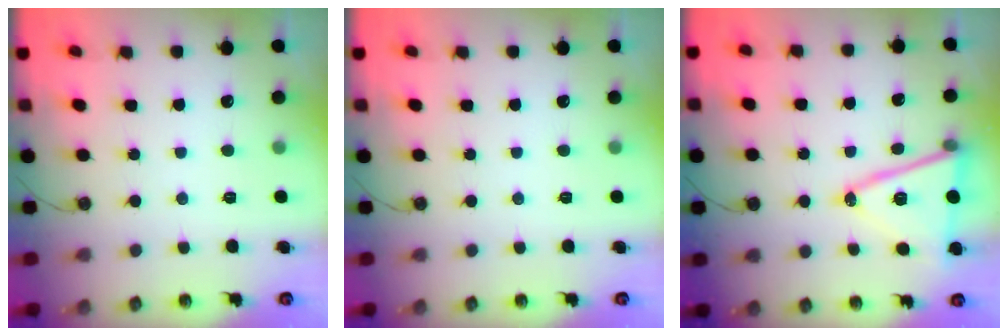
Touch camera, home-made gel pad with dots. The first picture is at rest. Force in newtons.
{"total": 0.0}
{"total": 15.8, "press": 15.4, "slide": 3.7}